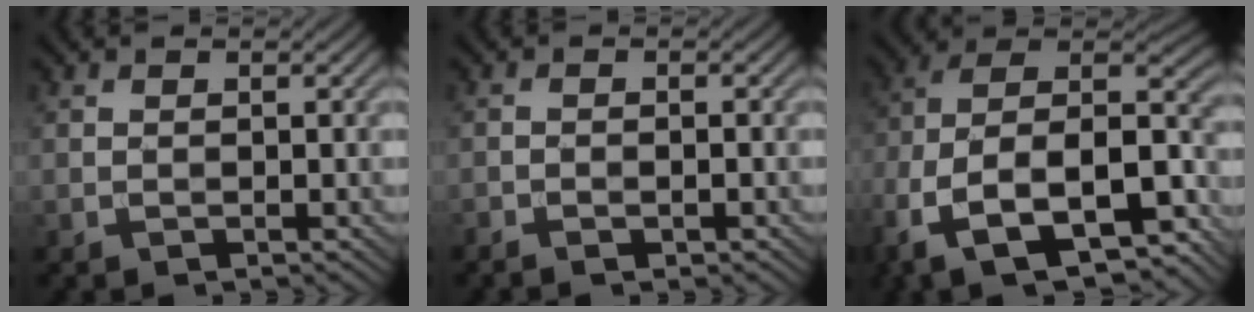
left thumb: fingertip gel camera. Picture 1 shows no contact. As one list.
[{"total": 1.6, "force": [-1.1, 0.4, 1.1], "torque": [-0.023, 0.001, -0.021]}, {"total": 18.4, "force": [-8.3, 10.4, 12.7], "torque": [-0.281, -0.027, -0.127]}]